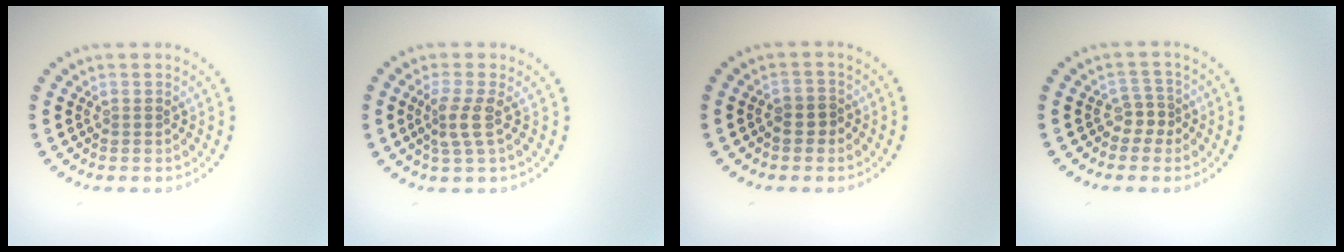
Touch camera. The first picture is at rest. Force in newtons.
{"total": 2.4, "press": 1.8, "slide": 1.6}
{"total": 1.4, "press": 1.2, "slide": 0.6}
{"total": 1.8, "press": 1.3, "slide": 1.3}